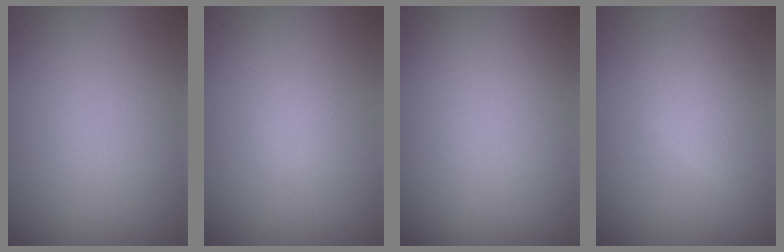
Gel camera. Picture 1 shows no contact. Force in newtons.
{"total": 0.7, "press": 0.7, "slide": 0.0}
{"total": 0.0}
{"total": 3.0, "press": 3.0, "slide": 0.0}